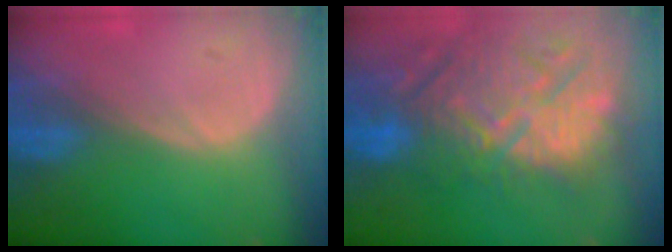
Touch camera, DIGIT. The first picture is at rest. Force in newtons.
{"total": 13.7, "press": 12.5, "slide": 5.5}